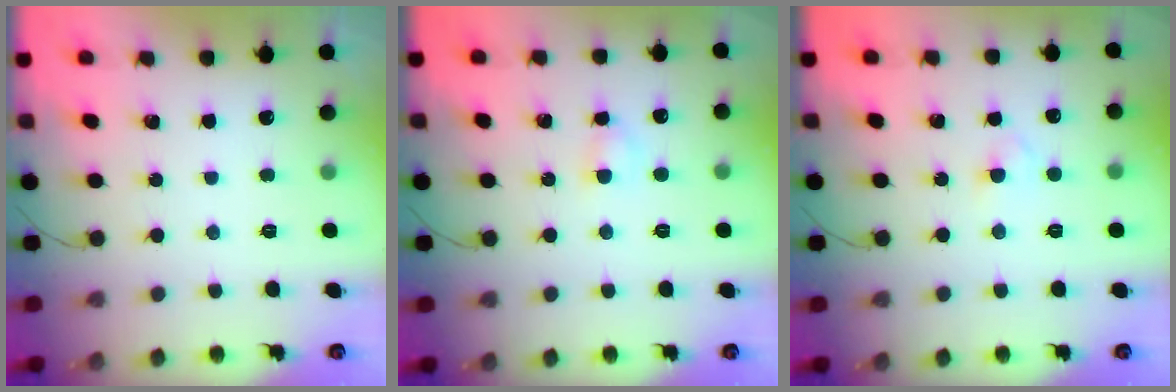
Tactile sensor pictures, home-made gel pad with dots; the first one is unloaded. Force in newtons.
{"total": 3.4, "press": 3.2, "slide": 1.2}
{"total": 2.2, "press": 2.0, "slide": 0.9}